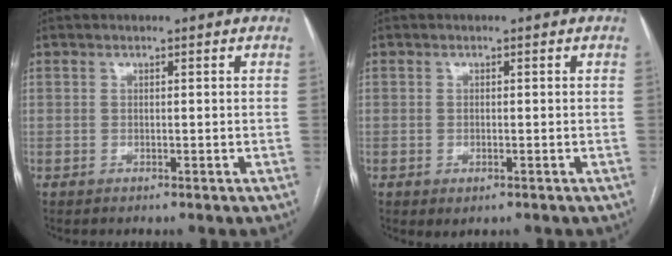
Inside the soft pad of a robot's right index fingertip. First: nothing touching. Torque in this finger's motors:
{"motor_torque": [0.63, -0.41, 0.08, 0.00]}